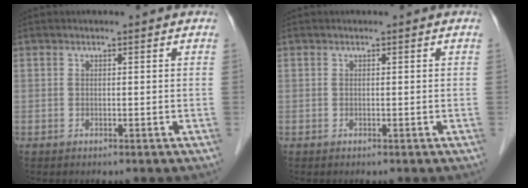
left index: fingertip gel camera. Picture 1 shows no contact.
{"total": 0.0}